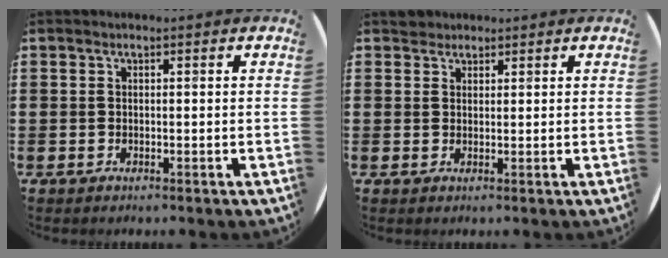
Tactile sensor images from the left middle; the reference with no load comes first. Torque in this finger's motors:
{"motor_torque": [0.04, -0.03, 0.00, 0.00]}